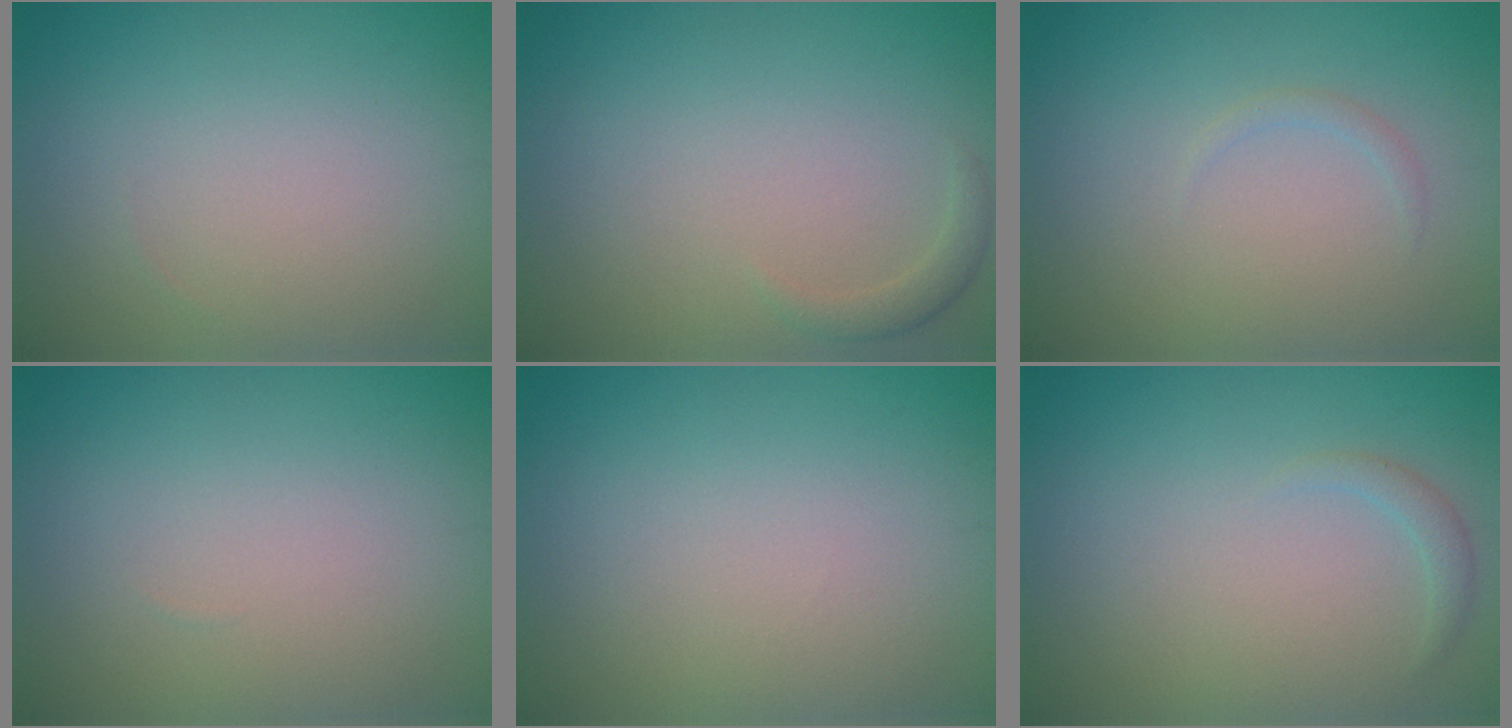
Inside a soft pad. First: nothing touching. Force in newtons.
{"total": 1.2, "press": 1.2, "slide": 0.2}
{"total": 0.7, "press": 0.7, "slide": 0.1}
{"total": 0.0}
{"total": 0.0}
{"total": 1.0, "press": 1.0, "slide": 0.1}